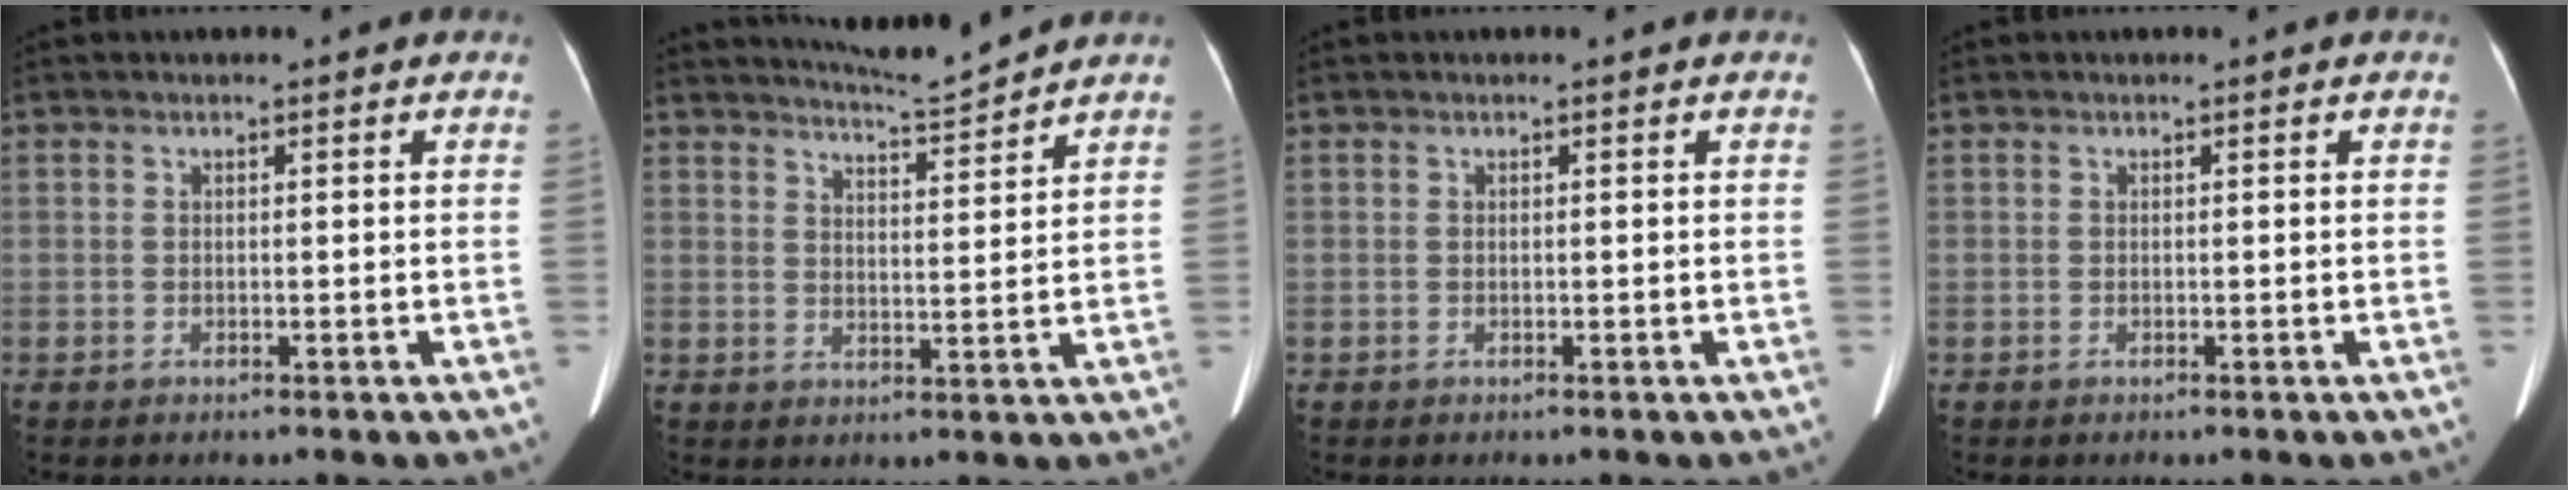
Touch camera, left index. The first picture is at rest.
{"total": 6.3, "force": [6.1, -1.1, 0.9], "torque": [-0.028, -0.012, 0.100]}
{"total": 0.0}
{"total": 0.0}